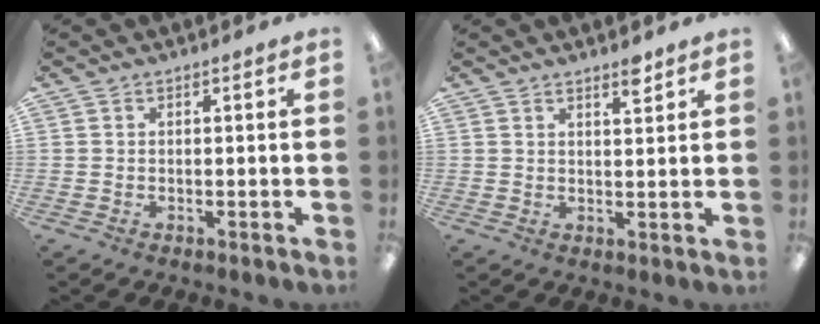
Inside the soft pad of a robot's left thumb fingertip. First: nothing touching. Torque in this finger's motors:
{"motor_torque": [0.06, 0.11, -0.17, 0.16, -0.01]}